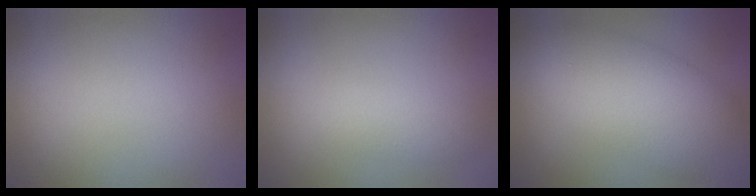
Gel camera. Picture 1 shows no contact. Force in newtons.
{"total": 2.3, "press": 2.3, "slide": 0.1}
{"total": 7.9, "press": 7.9, "slide": 0.3}